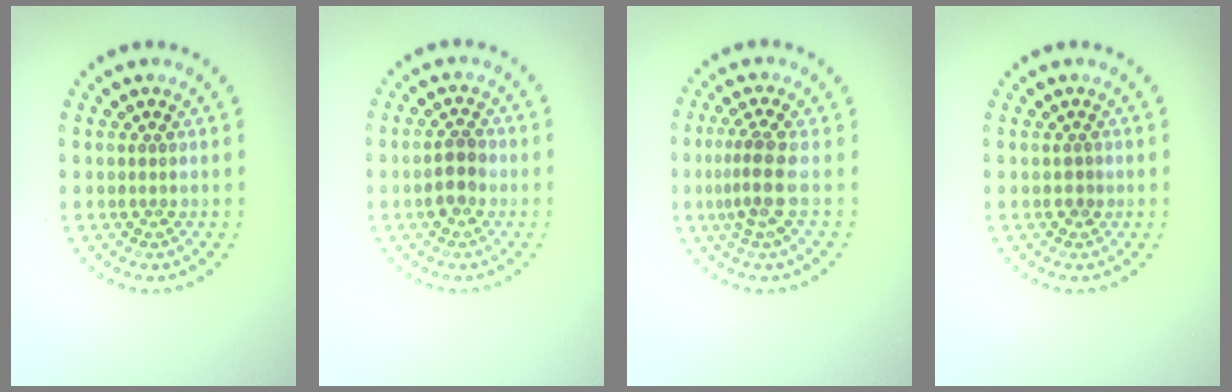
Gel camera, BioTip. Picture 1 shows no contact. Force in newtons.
{"total": 2.2, "press": 2.2, "slide": 0.4}
{"total": 2.8, "press": 2.1, "slide": 1.9}
{"total": 0.7, "press": 0.7, "slide": 0.3}